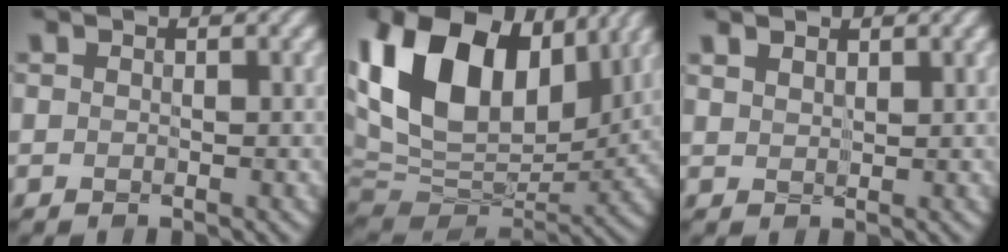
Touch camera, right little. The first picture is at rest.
{"total": 17.0, "force": [5.5, 11.1, 11.7], "torque": [-0.254, 0.030, 0.096]}
{"total": 2.0, "force": [1.4, 1.0, 1.0], "torque": [-0.023, 0.008, 0.019]}